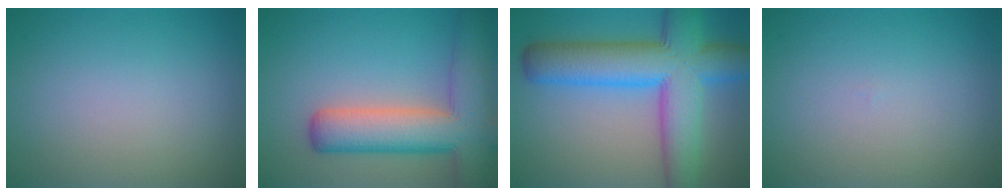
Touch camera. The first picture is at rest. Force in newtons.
{"total": 9.3, "press": 9.2, "slide": 0.5}
{"total": 11.1, "press": 11.1, "slide": 0.3}
{"total": 0.0}